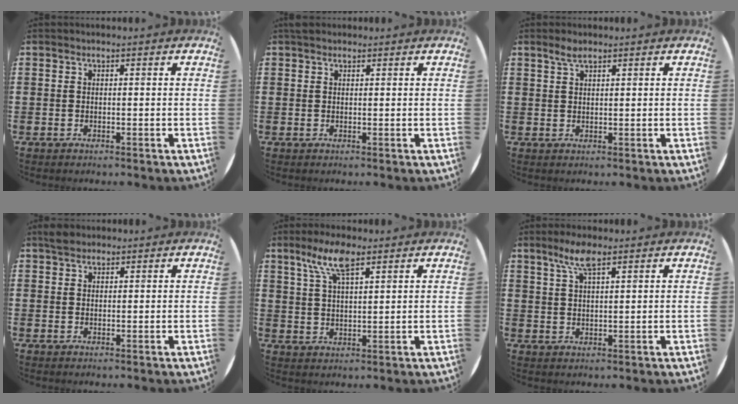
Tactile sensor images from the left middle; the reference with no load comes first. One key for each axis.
{"total": 0.9, "fx": 0.7, "fy": 0.5, "fz": 0.1, "tx": 0.006, "ty": 0.001, "tz": 0.012}
{"total": 1.9, "fx": 1.5, "fy": 0.5, "fz": 1.1, "tx": -0.023, "ty": 0.005, "tz": 0.027}
{"total": 1.7, "fx": 1.5, "fy": 0.8, "fz": 0.4, "tx": -0.002, "ty": 0.002, "tz": 0.027}
{"total": 7.0, "fx": 4.6, "fy": 2.2, "fz": 4.8, "tx": -0.097, "ty": 0.004, "tz": 0.078}
{"total": 4.6, "fx": 3.1, "fy": 1.2, "fz": 3.2, "tx": -0.062, "ty": 0.004, "tz": 0.053}